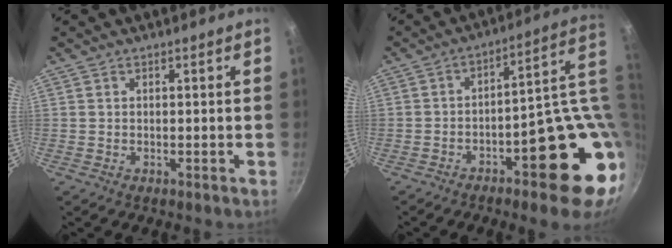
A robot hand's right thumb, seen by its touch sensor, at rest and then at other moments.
{"total": 19.5, "force": [-1.6, 7.0, 18.1], "torque": [-0.193, 0.005, -0.012]}